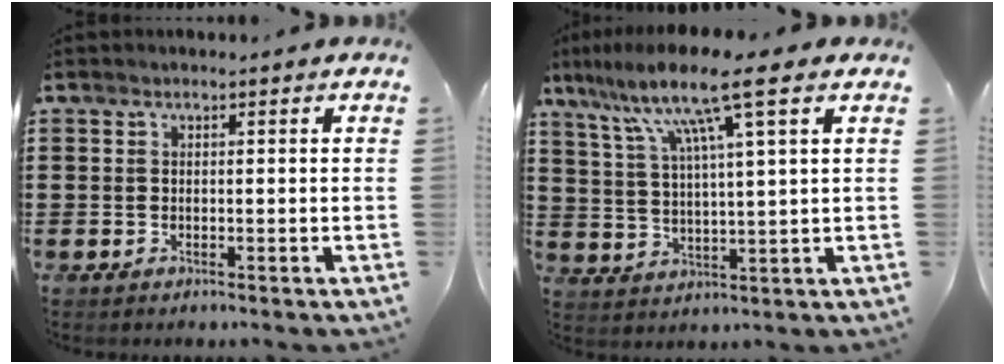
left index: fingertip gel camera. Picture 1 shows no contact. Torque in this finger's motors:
{"motor_torque": [2.14, 0.00, 0.65, 0.13]}